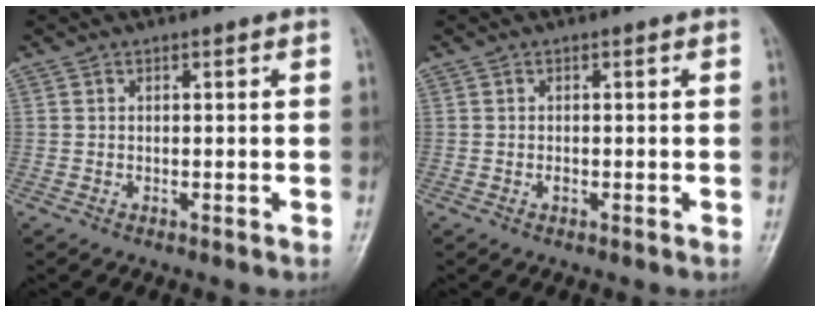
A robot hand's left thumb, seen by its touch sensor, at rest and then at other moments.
{"total": 0.6, "force": [-0.2, 0.4, 0.4], "torque": [-0.004, 0.001, -0.005]}